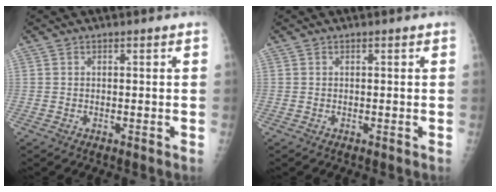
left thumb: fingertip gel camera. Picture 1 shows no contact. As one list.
[{"total": 0.0}]